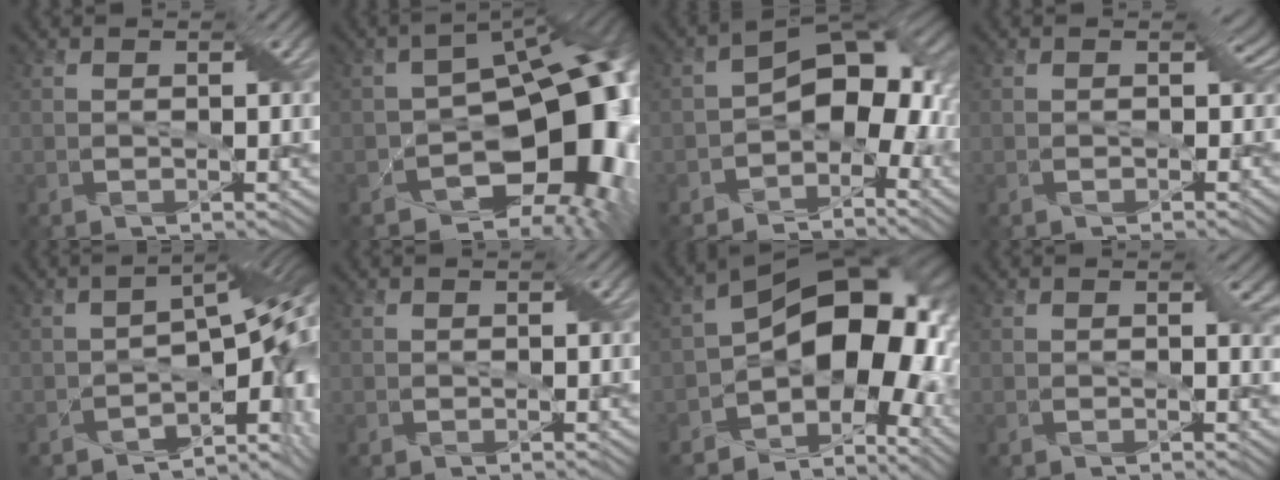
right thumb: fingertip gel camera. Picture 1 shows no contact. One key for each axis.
{"total": 15.1, "fx": -4.8, "fy": 9.0, "fz": 11.2, "tx": -0.129, "ty": -0.022, "tz": -0.067}
{"total": 8.9, "fx": -2.9, "fy": 5.6, "fz": 6.3, "tx": -0.071, "ty": -0.001, "tz": -0.065}
{"total": 1.6, "fx": -0.4, "fy": 1.4, "fz": 0.8, "tx": -0.007, "ty": -0.002, "tz": -0.012}
{"total": 10.9, "fx": -3.9, "fy": 4.7, "fz": 8.9, "tx": -0.106, "ty": -0.019, "tz": -0.045}
{"total": 0.0}
{"total": 13.6, "fx": -2.6, "fy": 8.8, "fz": 10.1, "tx": -0.129, "ty": -0.005, "tz": -0.048}
{"total": 1.7, "fx": 0.2, "fy": 1.0, "fz": 1.4, "tx": -0.013, "ty": -0.003, "tz": 0.001}